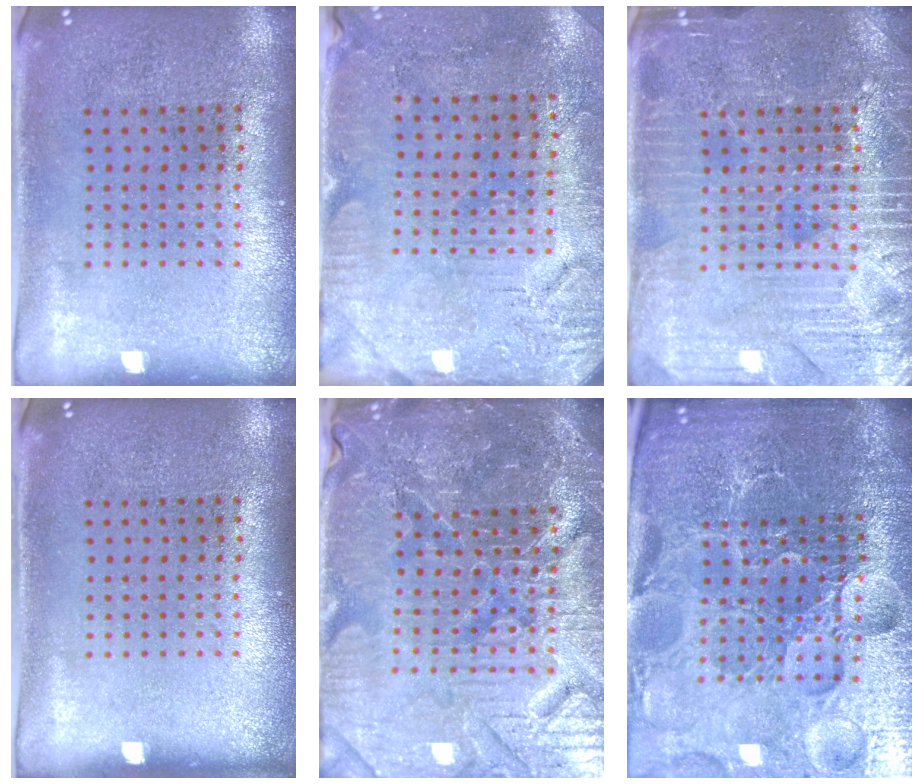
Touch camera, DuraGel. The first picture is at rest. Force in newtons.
{"total": 3.0, "press": 2.7, "slide": 1.2}
{"total": 4.0, "press": 4.0, "slide": 0.6}
{"total": 0.0}
{"total": 6.2, "press": 5.7, "slide": 2.3}
{"total": 6.1, "press": 5.6, "slide": 2.4}